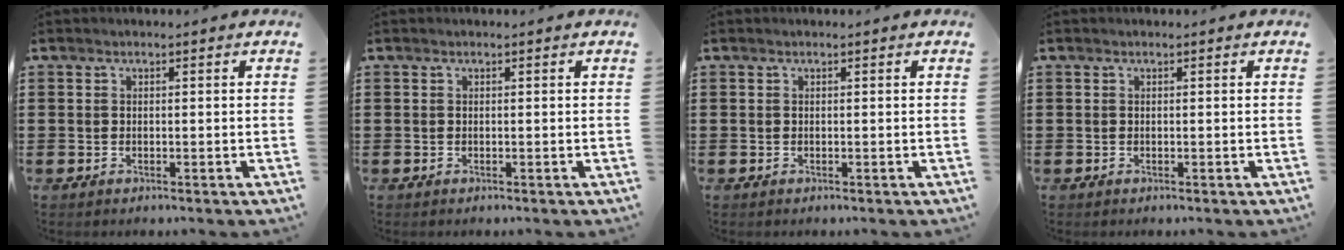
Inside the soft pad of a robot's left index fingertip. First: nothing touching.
{"total": 0.0}
{"total": 0.0}
{"total": 0.0}